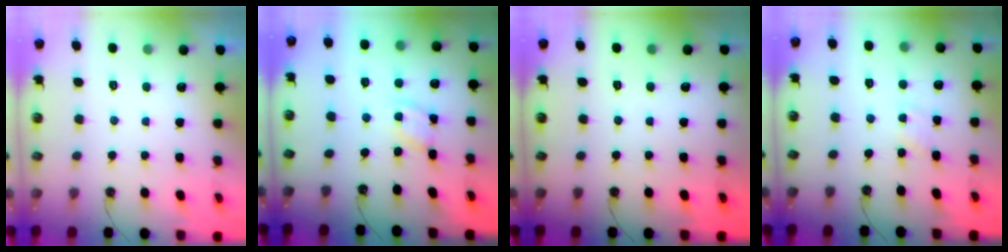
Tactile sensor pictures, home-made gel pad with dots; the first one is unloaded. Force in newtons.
{"total": 2.6, "press": 2.6, "slide": 0.1}
{"total": 0.0}
{"total": 1.9, "press": 1.9, "slide": 0.4}